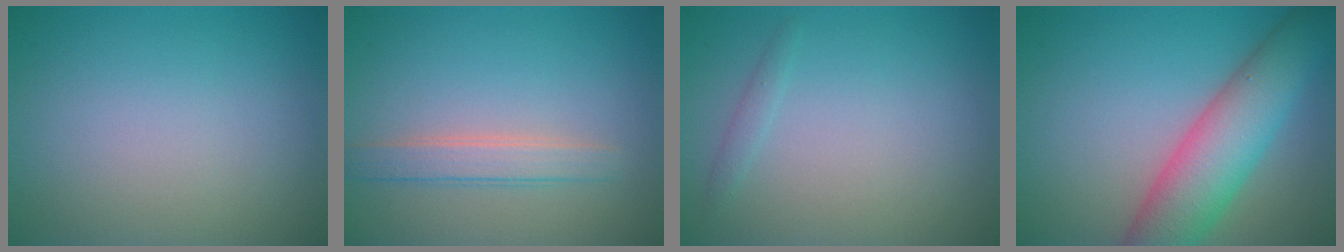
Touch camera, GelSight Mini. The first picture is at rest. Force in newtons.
{"total": 2.4, "press": 2.4, "slide": 0.2}
{"total": 0.8, "press": 0.8, "slide": 0.1}
{"total": 7.9, "press": 7.9, "slide": 0.3}